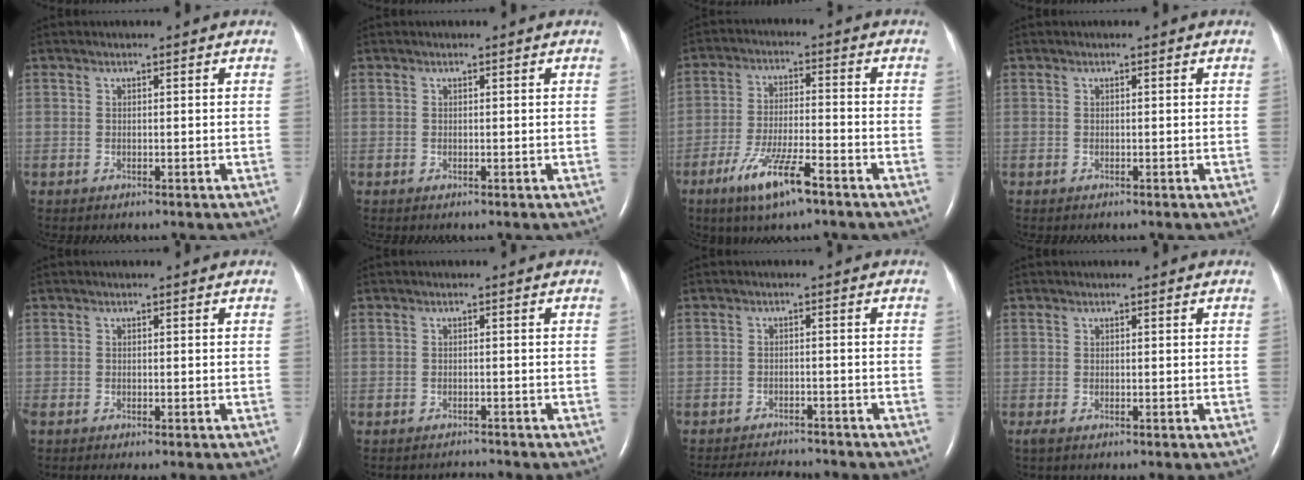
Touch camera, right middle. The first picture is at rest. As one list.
[{"total": 0.0}, {"total": 9.1, "force": [-5.6, 1.2, 7.0], "torque": [-0.140, -0.015, -0.100]}, {"total": 0.0}, {"total": 0.7, "force": [-0.6, 0.0, 0.4], "torque": [-0.011, -0.003, -0.011]}, {"total": 1.5, "force": [-1.5, -0.1, -0.3], "torque": [0.001, -0.010, -0.019]}, {"total": 8.6, "force": [-8.1, 1.8, 2.1], "torque": [-0.035, -0.002, -0.110]}, {"total": 0.6, "force": [-0.4, 0.1, 0.5], "torque": [-0.014, -0.004, -0.007]}]